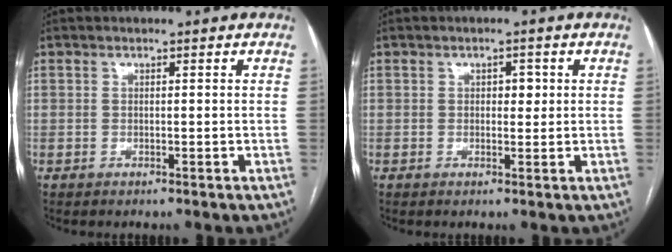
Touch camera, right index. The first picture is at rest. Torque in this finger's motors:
{"motor_torque": [0.24, 0.09, 0.10, 0.02]}